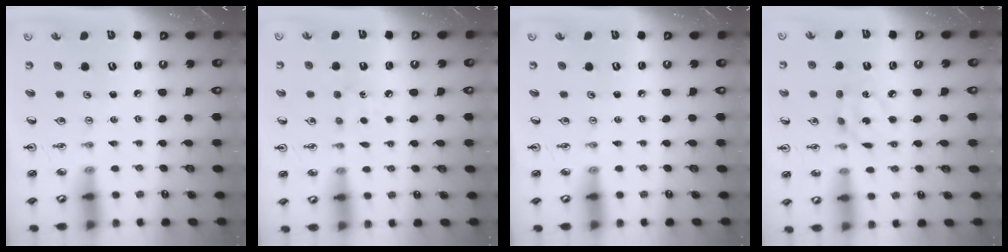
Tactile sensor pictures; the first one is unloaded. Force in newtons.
{"total": 4.8, "press": 4.8, "slide": 0.5}
{"total": 0.0}
{"total": 5.3, "press": 5.3, "slide": 0.3}